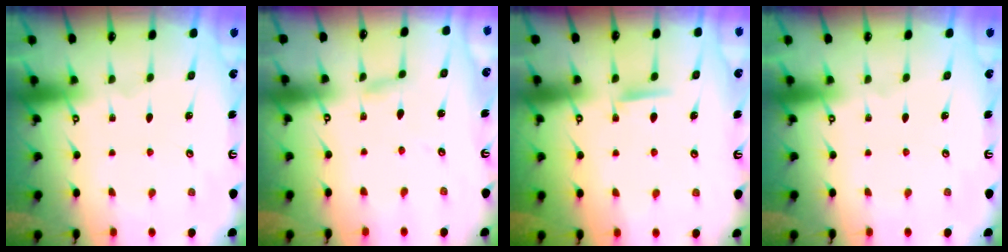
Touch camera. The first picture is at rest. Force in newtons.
{"total": 2.4, "press": 2.4, "slide": 0.1}
{"total": 5.0, "press": 4.9, "slide": 0.6}
{"total": 0.0}